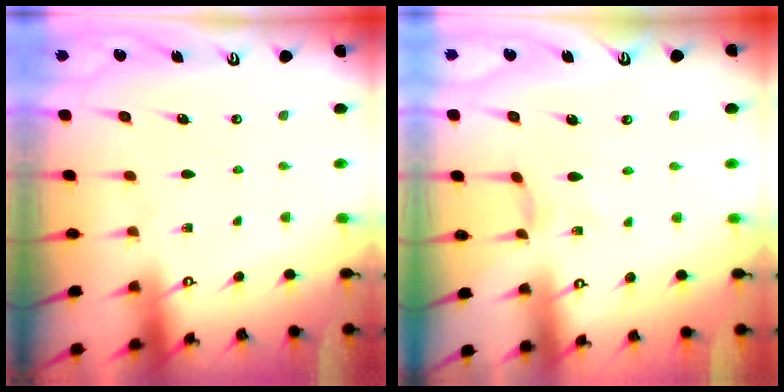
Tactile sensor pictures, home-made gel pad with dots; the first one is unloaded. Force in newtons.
{"total": 0.0}